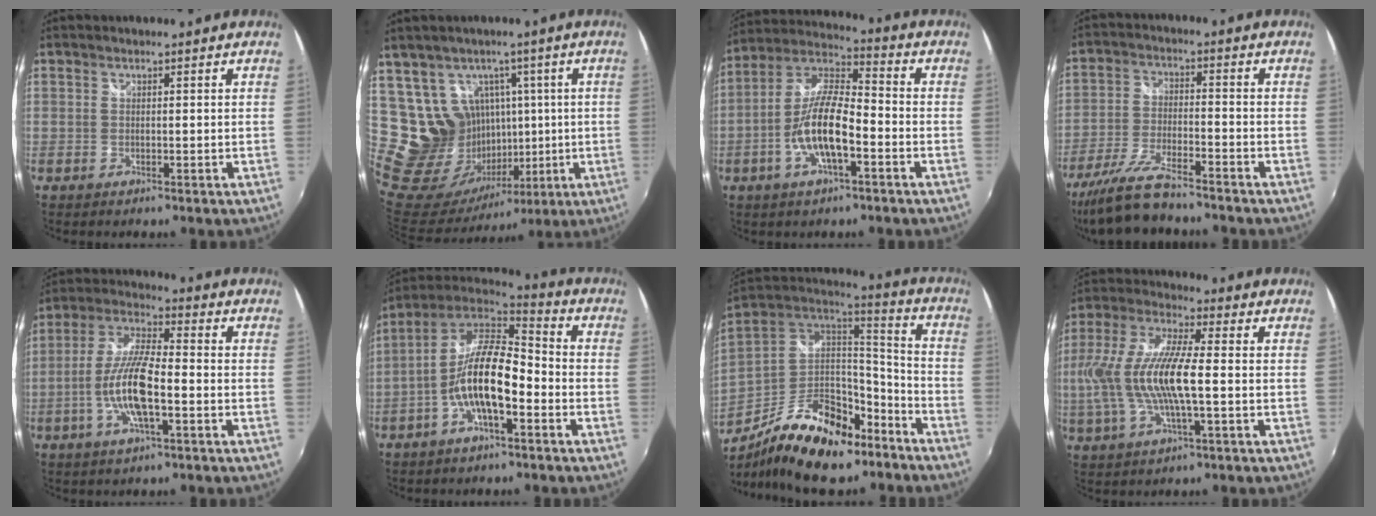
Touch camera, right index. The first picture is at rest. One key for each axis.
{"total": 16.9, "fx": 5.4, "fy": 15.0, "fz": 5.6, "tx": -0.141, "ty": 0.016, "tz": 0.128}
{"total": 12.4, "fx": -4.2, "fy": 3.8, "fz": 11.1, "tx": -0.229, "ty": 0.003, "tz": -0.083}
{"total": 12.5, "fx": -10.8, "fy": 2.0, "fz": 5.9, "tx": -0.136, "ty": -0.018, "tz": -0.198}
{"total": 12.1, "fx": -3.5, "fy": 3.0, "fz": 11.2, "tx": -0.234, "ty": -0.001, "tz": -0.068}
{"total": 14.1, "fx": -4.6, "fy": 4.6, "fz": 12.5, "tx": -0.245, "ty": 0.009, "tz": -0.092}
{"total": 25.9, "fx": -16.3, "fy": 12.2, "fz": 16.0, "tx": -0.299, "ty": 0.009, "tz": -0.250}
{"total": 15.5, "fx": -1.5, "fy": 3.7, "fz": 15.0, "tx": -0.292, "ty": -0.003, "tz": -0.029}